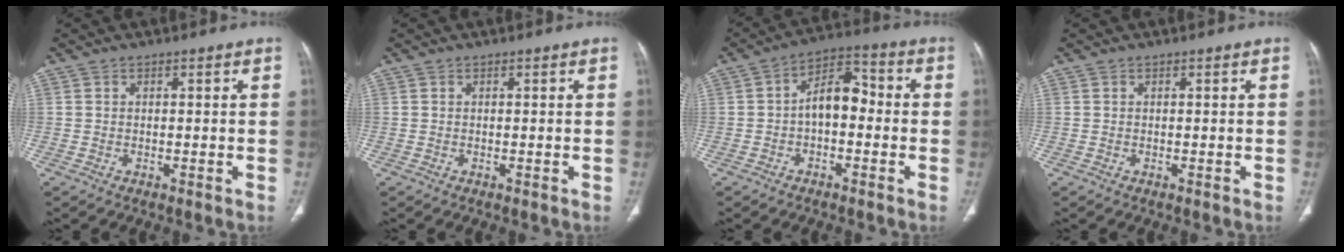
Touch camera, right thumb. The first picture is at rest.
{"total": 0.0}
{"total": 8.3, "force": [-0.9, 5.0, 6.6], "torque": [-0.087, 0.036, -0.027]}
{"total": 0.0}